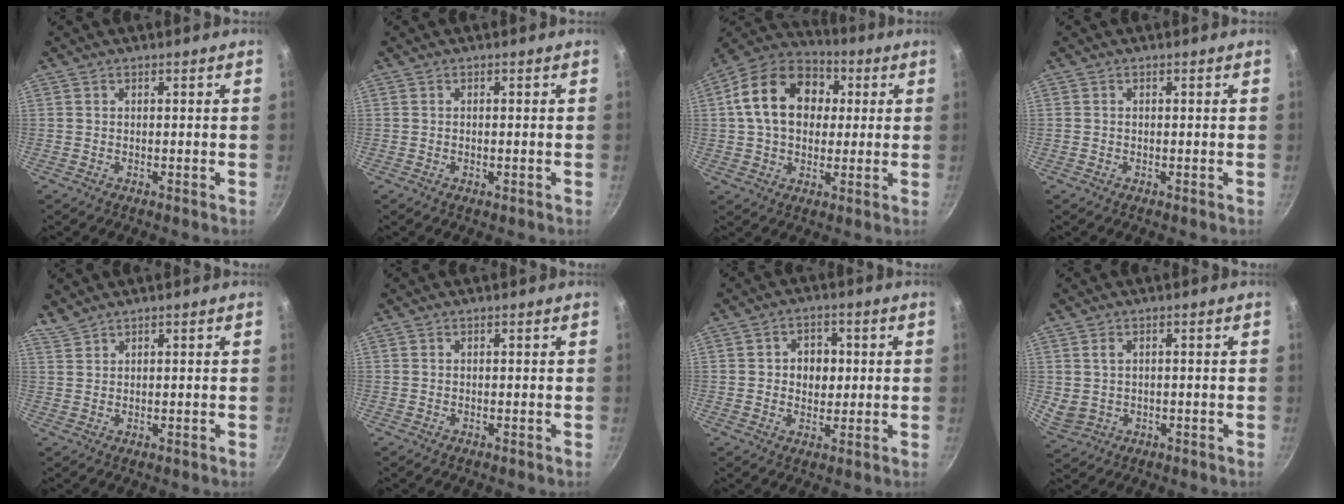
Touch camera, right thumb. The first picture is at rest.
{"total": 0.8, "force": [-0.2, 0.2, 0.7], "torque": [-0.013, 0.000, -0.004]}
{"total": 17.6, "force": [3.0, 13.0, 11.4], "torque": [-0.170, 0.026, 0.037]}
{"total": 0.0}
{"total": 2.0, "force": [1.9, 0.3, 0.3], "torque": [-0.008, 0.002, 0.045]}
{"total": 0.0}
{"total": 5.9, "force": [0.6, 4.8, 3.4], "torque": [-0.026, -0.001, 0.004]}
{"total": 4.1, "force": [0.5, 3.2, 2.5], "torque": [-0.042, -0.003, 0.022]}